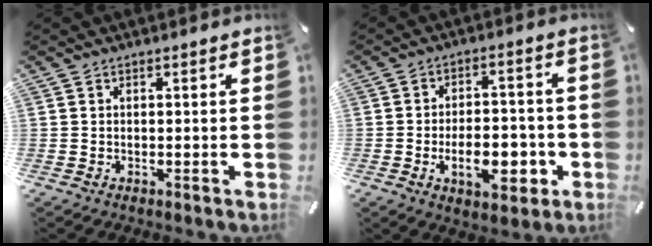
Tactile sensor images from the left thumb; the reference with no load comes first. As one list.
[{"total": 11.7, "force": [-3.6, 6.3, 9.1], "torque": [-0.134, 0.008, -0.059]}]